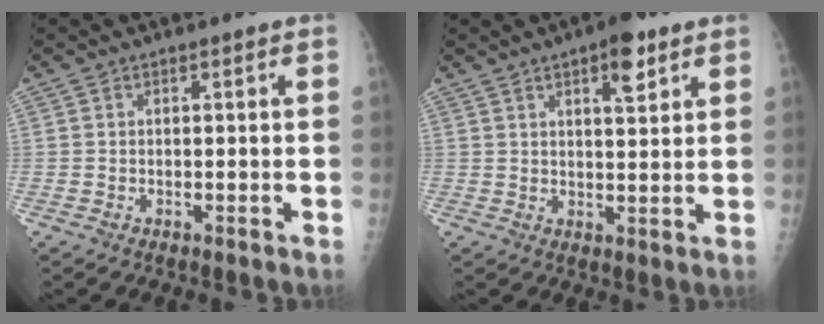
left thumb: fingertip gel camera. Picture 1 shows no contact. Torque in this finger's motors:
{"motor_torque": [0.19, 0.51, -0.11, -0.21, 0.06]}